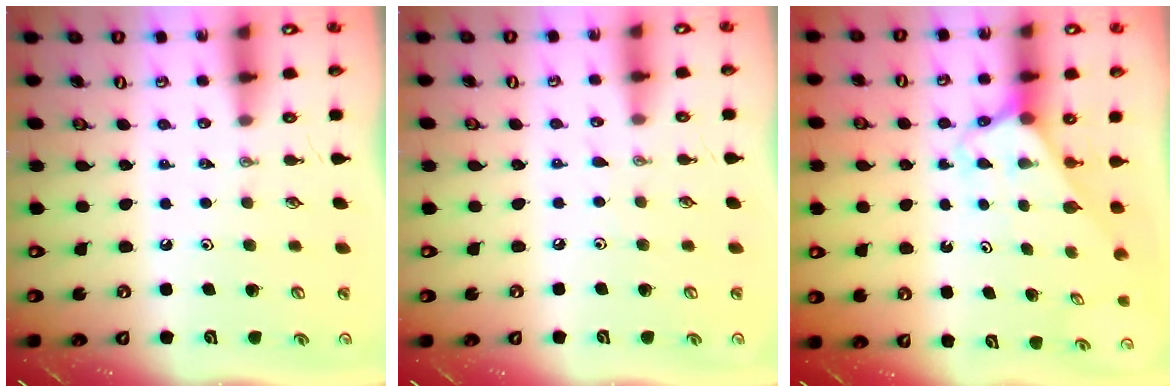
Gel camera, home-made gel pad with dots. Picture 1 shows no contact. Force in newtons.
{"total": 2.3, "press": 2.3, "slide": 0.3}
{"total": 2.7, "press": 2.7, "slide": 0.1}